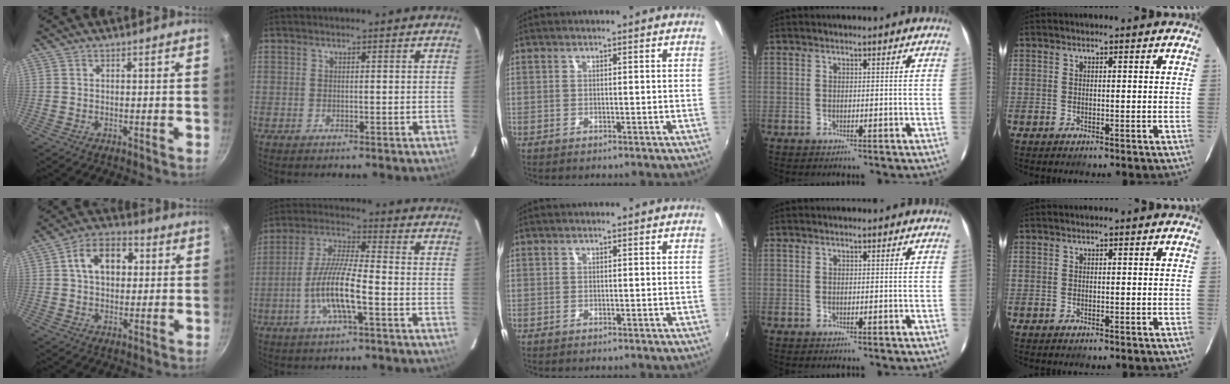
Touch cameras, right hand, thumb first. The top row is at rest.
{"thumb": {"total": 11.1, "force": [2.4, 7.7, 7.7], "torque": [-0.090, 0.018, 0.026]}, "index": {"total": 11.0, "force": [-4.0, 1.6, 10.1], "torque": [-0.213, -0.002, -0.078]}}